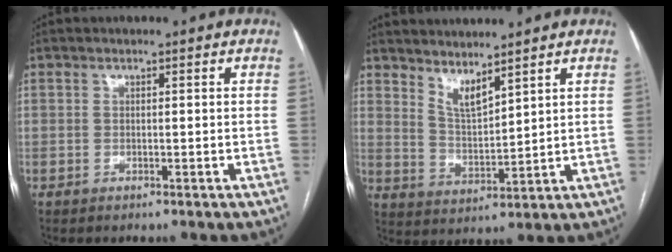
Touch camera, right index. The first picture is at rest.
{"total": 5.0, "force": [4.2, 0.7, 2.6], "torque": [-0.056, -0.014, 0.091]}